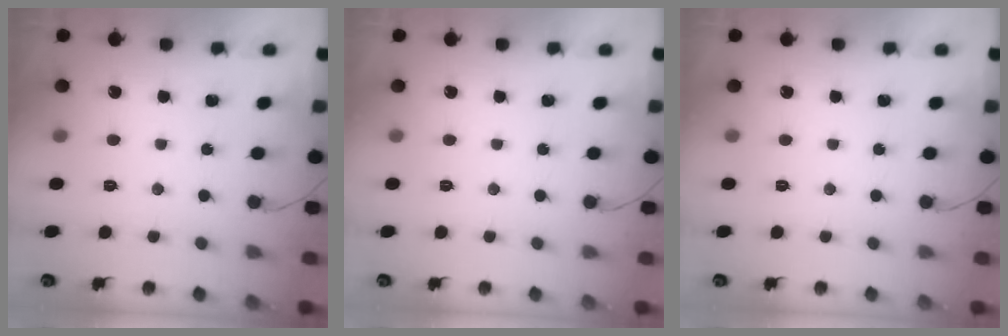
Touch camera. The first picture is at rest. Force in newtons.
{"total": 0.0}
{"total": 0.0}